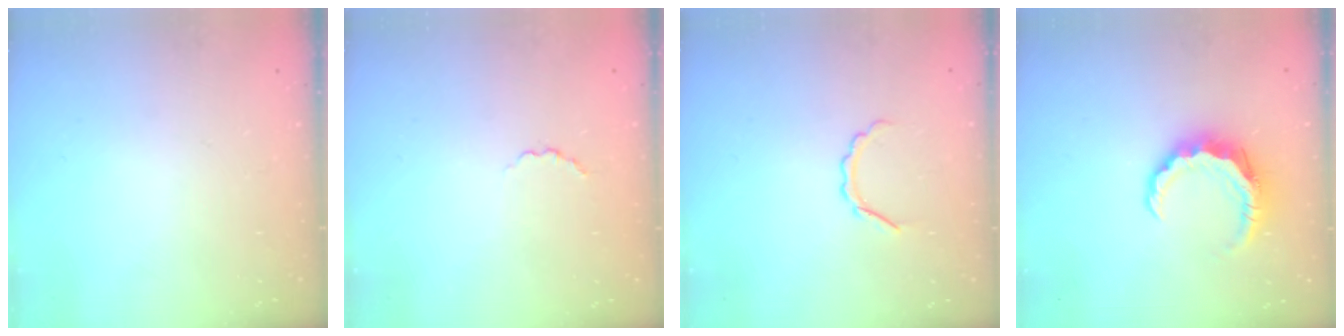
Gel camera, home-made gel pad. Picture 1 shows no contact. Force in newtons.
{"total": 2.2, "press": 2.0, "slide": 0.8}
{"total": 3.7, "press": 3.7, "slide": 0.5}
{"total": 7.9, "press": 7.8, "slide": 1.1}